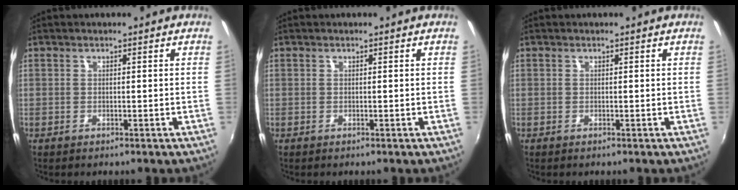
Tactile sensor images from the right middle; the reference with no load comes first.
{"total": 0.0}
{"total": 0.0}